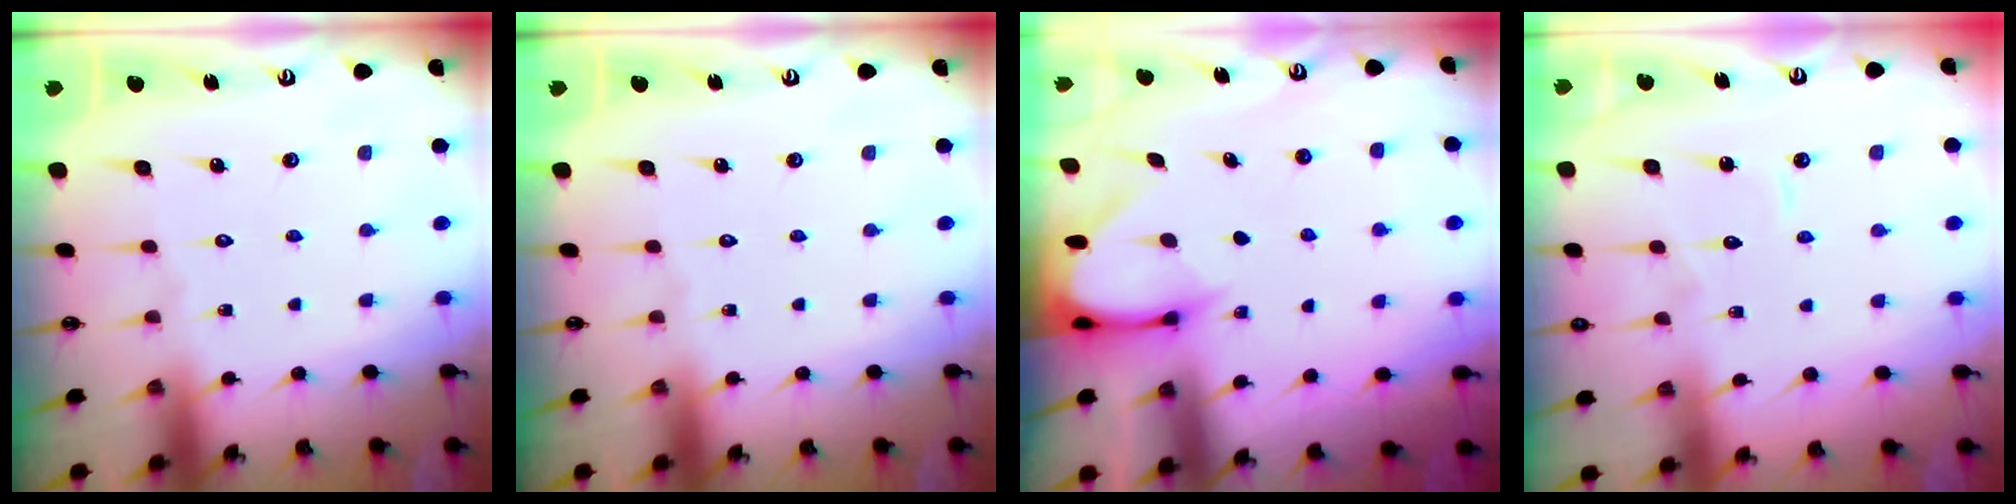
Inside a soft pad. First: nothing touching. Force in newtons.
{"total": 0.0}
{"total": 3.4, "press": 3.4, "slide": 0.3}
{"total": 4.4, "press": 4.3, "slide": 0.5}